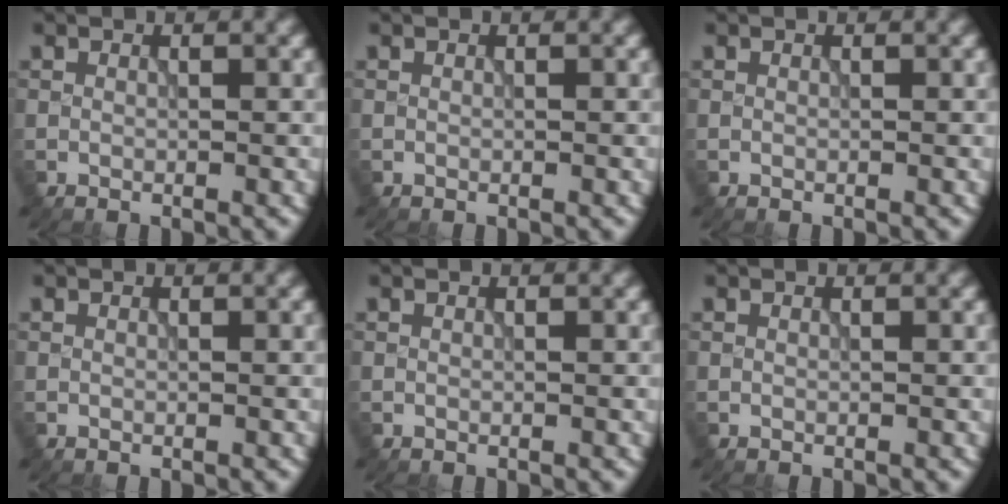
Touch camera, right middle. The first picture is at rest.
{"total": 0.0}
{"total": 0.0}
{"total": 0.0}
{"total": 0.0}
{"total": 0.0}